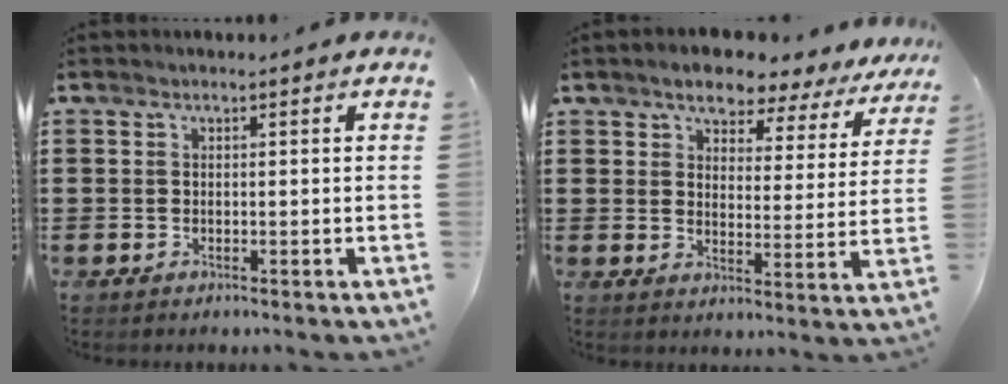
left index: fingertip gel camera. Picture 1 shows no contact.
{"total": 5.0, "force": [4.6, 1.6, 1.4], "torque": [-0.045, -0.021, 0.075]}